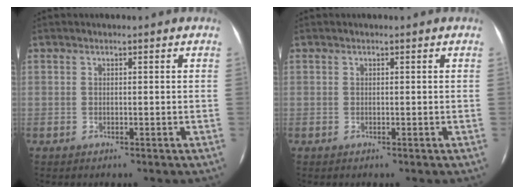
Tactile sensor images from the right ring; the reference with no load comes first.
{"total": 0.0}